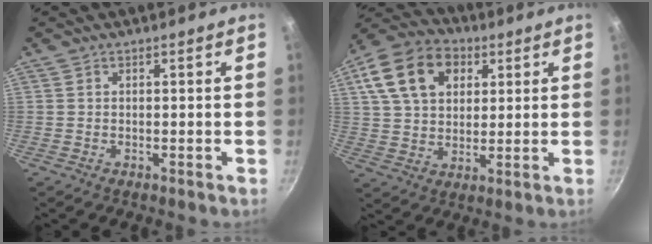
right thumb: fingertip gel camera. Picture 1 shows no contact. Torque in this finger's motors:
{"motor_torque": [-0.27, 0.87, 0.76, -0.19, 0.12]}